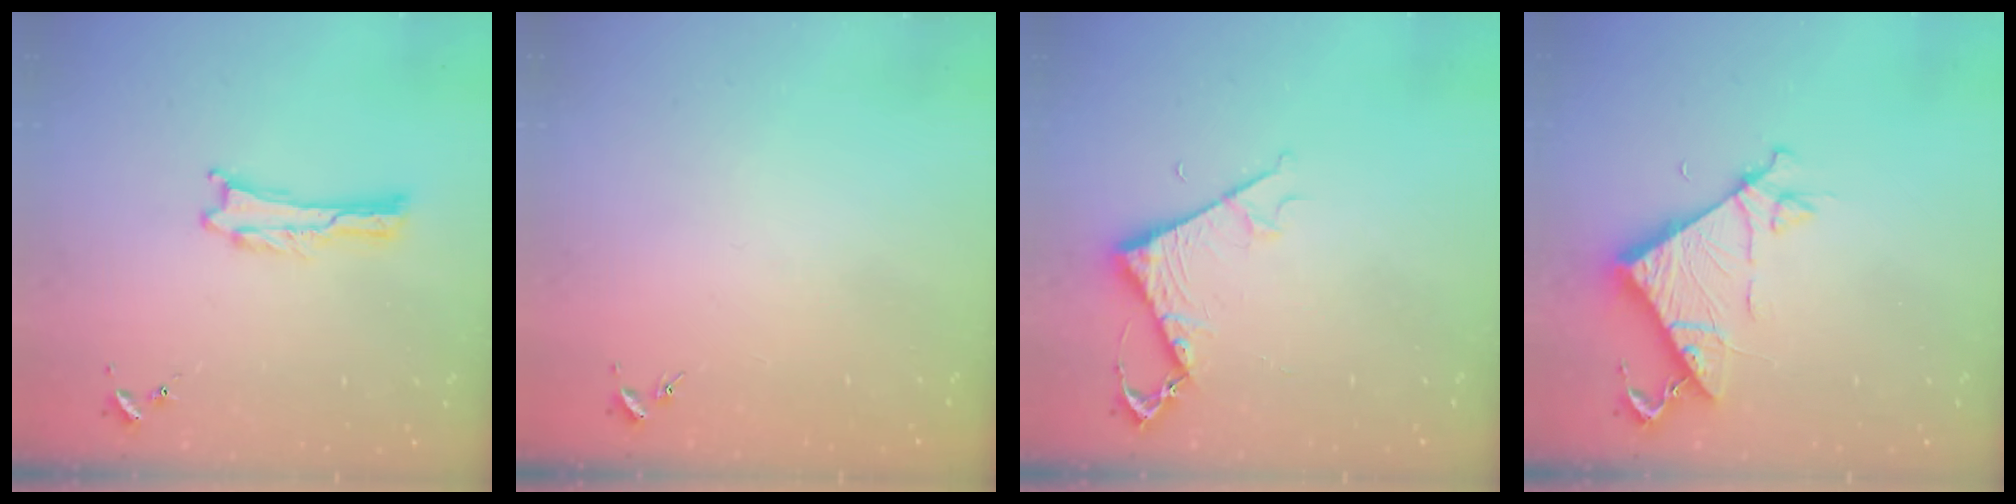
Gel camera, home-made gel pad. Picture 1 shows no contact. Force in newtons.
{"total": 0.0}
{"total": 5.3, "press": 5.2, "slide": 0.5}
{"total": 7.5, "press": 7.5, "slide": 0.5}